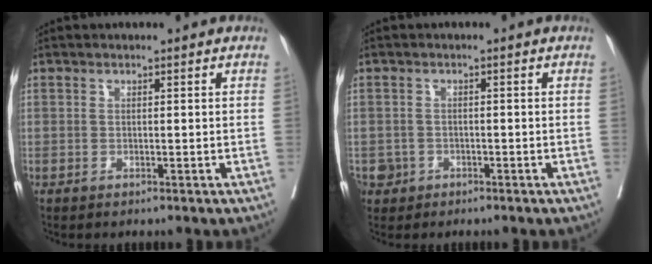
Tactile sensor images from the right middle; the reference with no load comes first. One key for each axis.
{"total": 2.5, "fx": -1.1, "fy": 2.2, "fz": 0.0, "tx": 0.002, "ty": 0.009, "tz": -0.019}